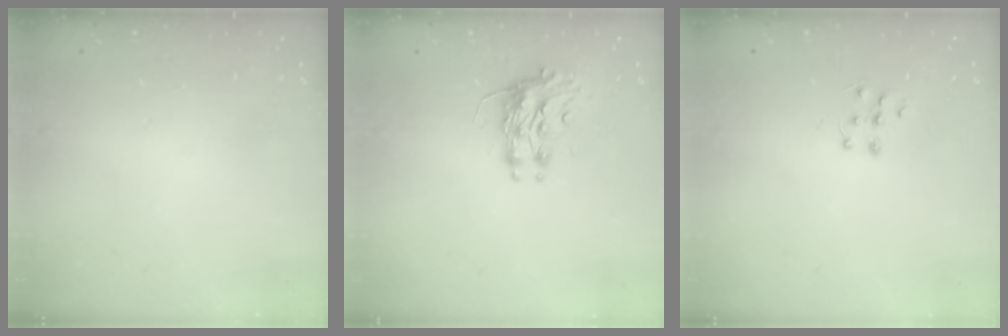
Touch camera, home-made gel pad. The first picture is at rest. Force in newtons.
{"total": 8.4, "press": 8.4, "slide": 0.3}
{"total": 6.2, "press": 6.2, "slide": 0.4}